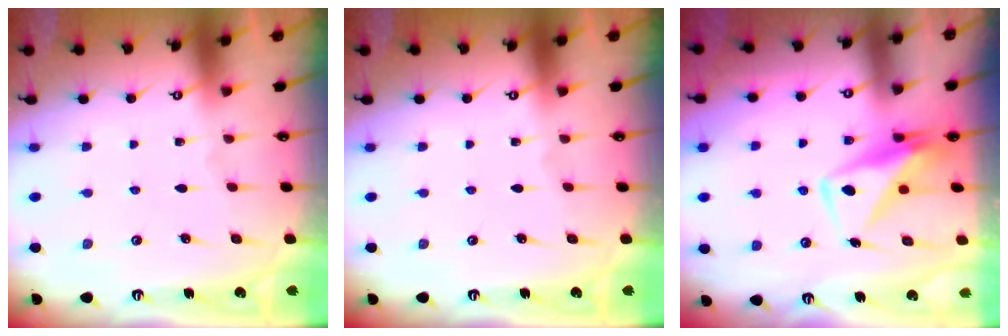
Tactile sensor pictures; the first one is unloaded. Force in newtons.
{"total": 0.0}
{"total": 10.6, "press": 10.6, "slide": 0.8}